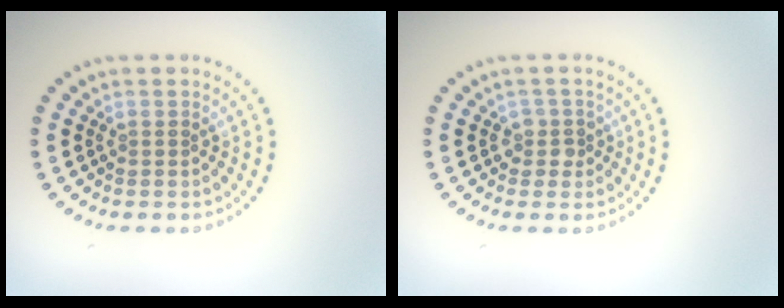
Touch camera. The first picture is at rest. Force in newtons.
{"total": 1.4, "press": 1.1, "slide": 0.8}